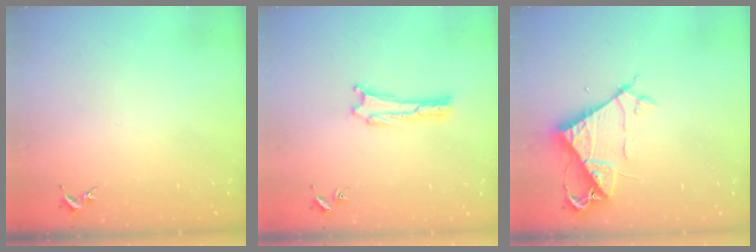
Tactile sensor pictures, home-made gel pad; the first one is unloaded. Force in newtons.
{"total": 0.0}
{"total": 7.5, "press": 7.5, "slide": 0.5}